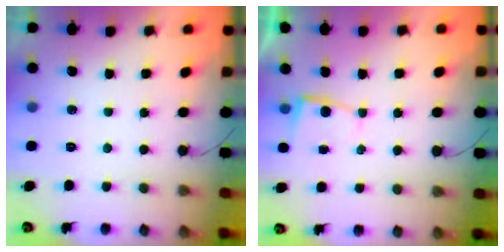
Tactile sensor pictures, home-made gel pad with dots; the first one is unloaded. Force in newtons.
{"total": 2.4, "press": 2.4, "slide": 0.3}